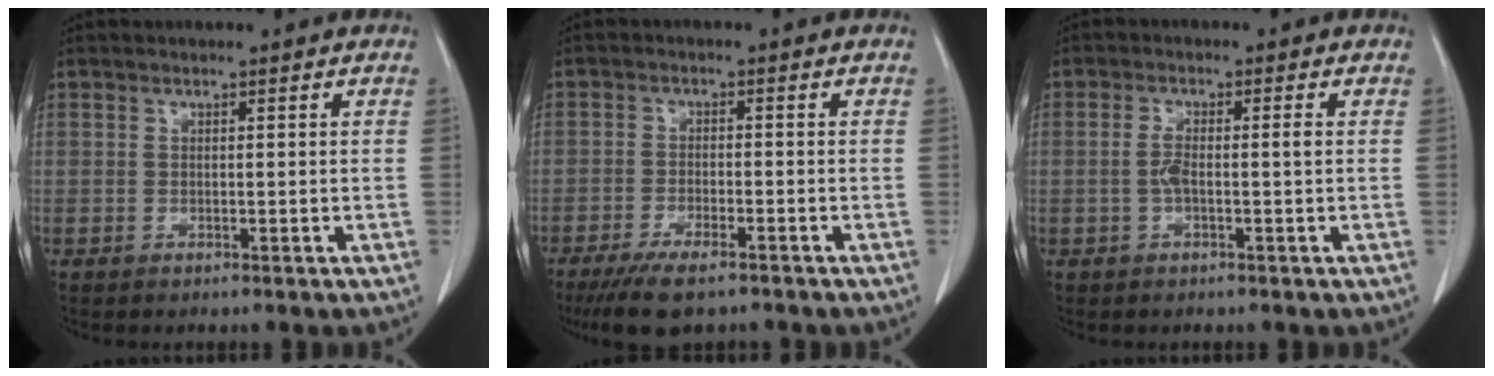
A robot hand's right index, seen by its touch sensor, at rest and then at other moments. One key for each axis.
{"total": 7.6, "fx": -5.7, "fy": 1.7, "fz": 4.7, "tx": -0.085, "ty": -0.018, "tz": -0.092}
{"total": 3.1, "fx": -0.4, "fy": 0.4, "fz": 3.1, "tx": -0.063, "ty": 0.005, "tz": -0.008}